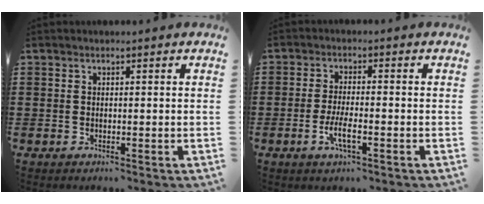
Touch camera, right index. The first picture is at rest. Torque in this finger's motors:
{"motor_torque": [1.06, 1.08, 0.09, 0.10]}